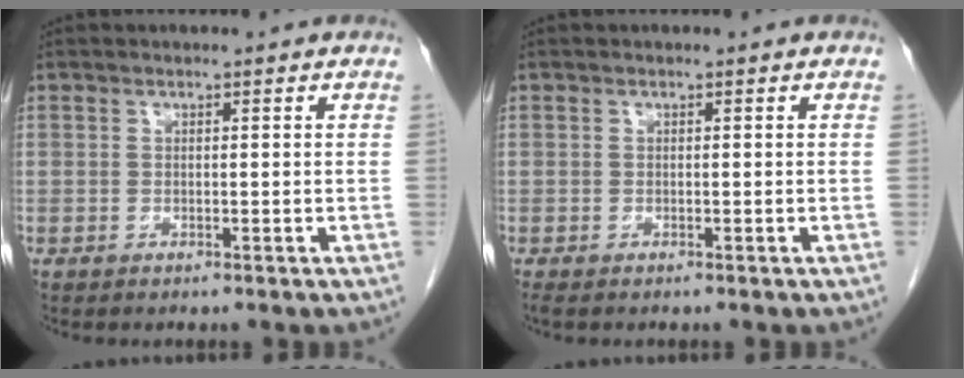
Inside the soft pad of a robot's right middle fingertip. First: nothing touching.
{"total": 0.5, "force": [-0.4, 0.2, 0.2], "torque": [-0.004, -0.002, -0.008]}